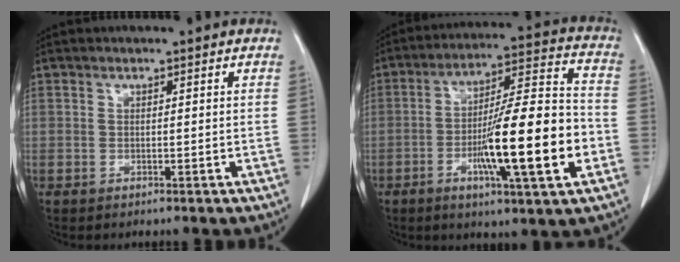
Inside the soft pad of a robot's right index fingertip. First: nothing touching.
{"total": 18.3, "force": [-5.1, 1.4, 17.5], "torque": [-0.285, -0.001, -0.079]}